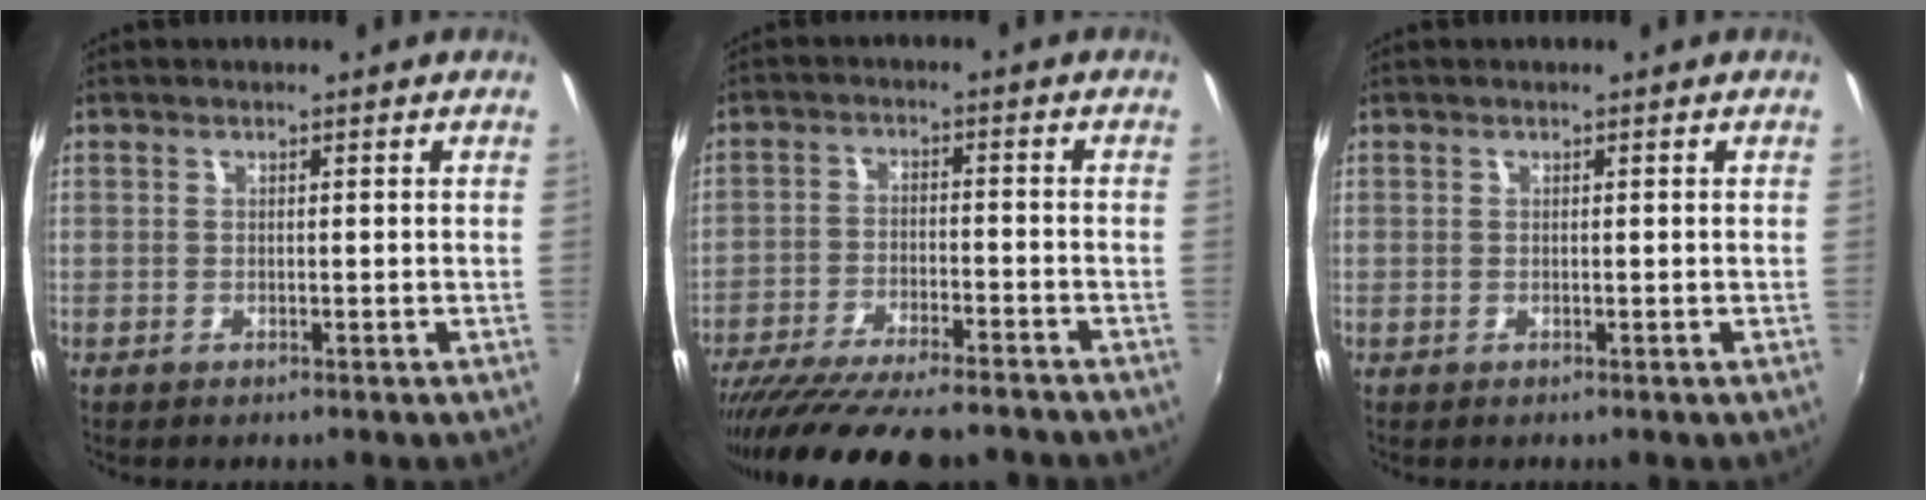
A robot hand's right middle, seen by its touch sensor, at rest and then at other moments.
{"total": 18.8, "force": [-16.2, 3.3, 8.9], "torque": [-0.173, -0.044, -0.253]}
{"total": 0.0}